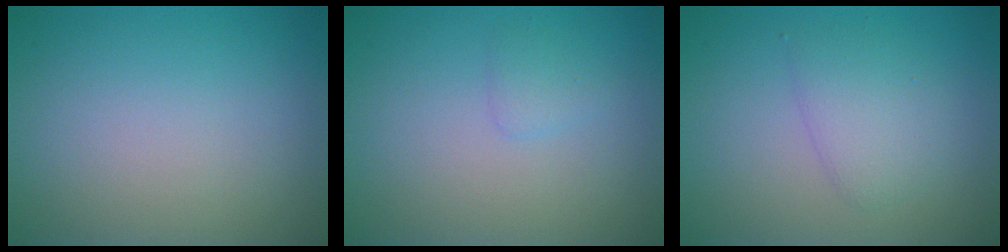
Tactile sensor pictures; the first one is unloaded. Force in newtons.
{"total": 0.9, "press": 0.9, "slide": 0.2}
{"total": 2.5, "press": 2.5, "slide": 0.0}